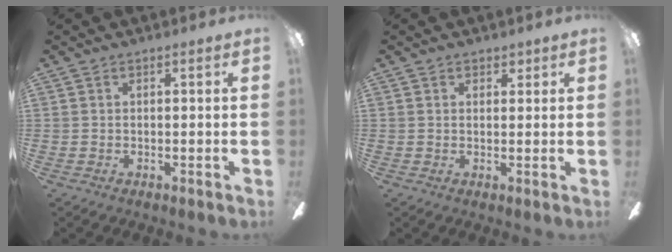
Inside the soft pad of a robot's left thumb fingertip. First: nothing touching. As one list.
[{"total": 1.7, "force": [1.2, 1.2, 0.4], "torque": [0.007, -0.003, 0.018]}]